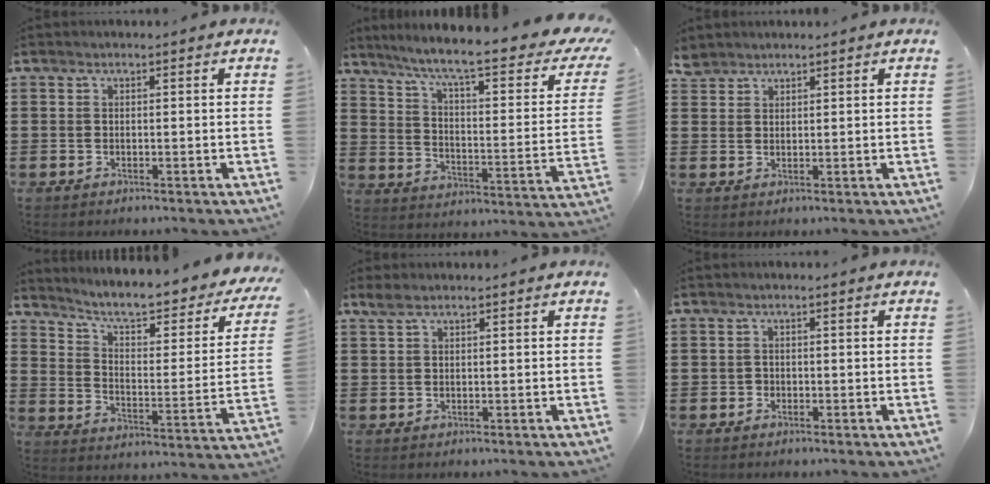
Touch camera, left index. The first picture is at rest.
{"total": 8.9, "force": [6.4, 0.1, 6.2], "torque": [-0.132, -0.048, 0.095]}
{"total": 2.3, "force": [2.1, 0.9, 0.2], "torque": [-0.010, 0.003, 0.043]}
{"total": 5.9, "force": [4.7, 0.7, 3.4], "torque": [-0.081, -0.046, 0.071]}
{"total": 1.5, "force": [0.7, 0.5, 1.2], "torque": [-0.025, 0.003, 0.012]}
{"total": 0.8, "force": [-0.3, 0.7, 0.0], "torque": [-0.002, 0.004, -0.008]}